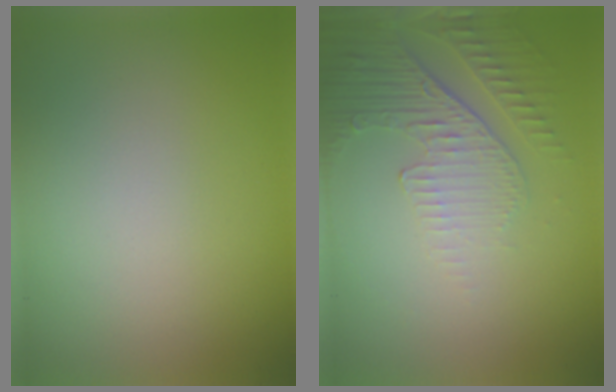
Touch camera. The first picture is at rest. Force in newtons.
{"total": 5.0, "press": 3.2, "slide": 3.8}